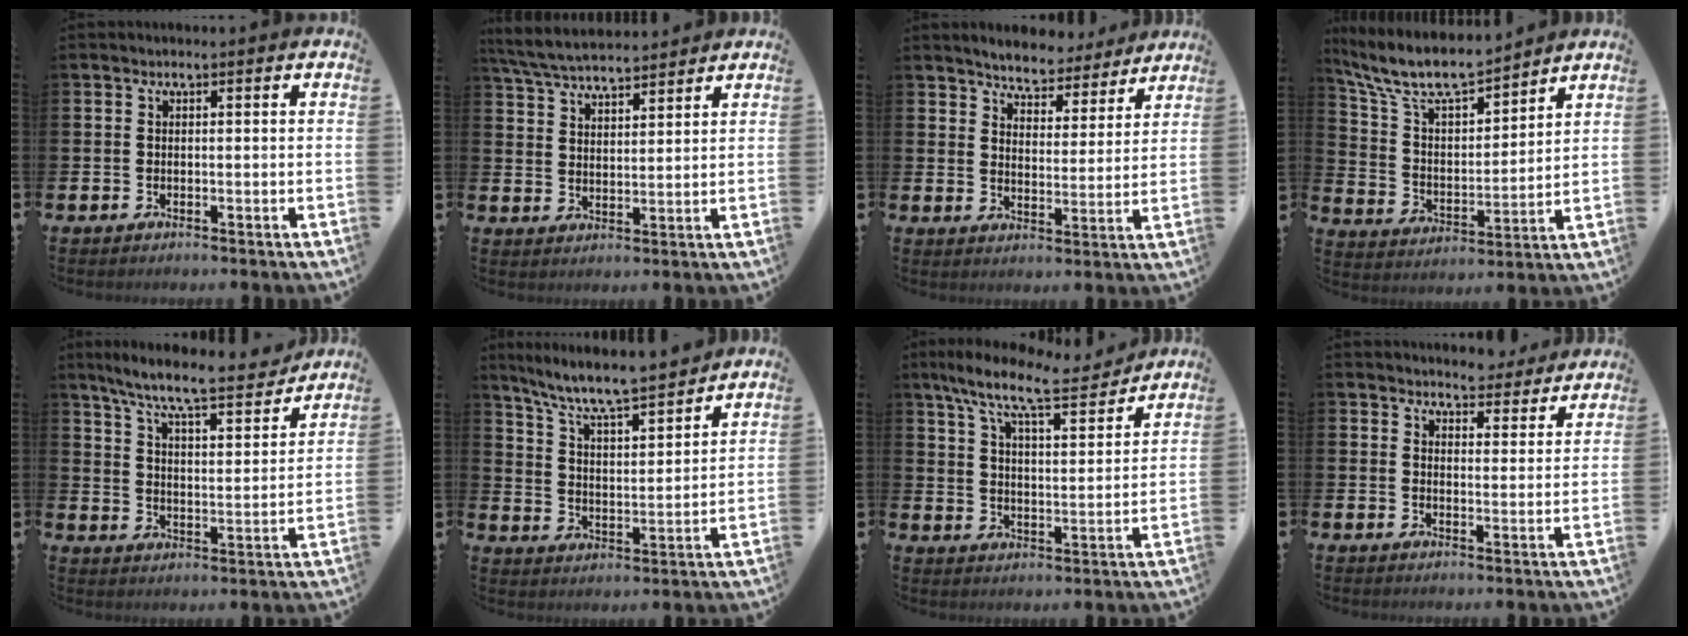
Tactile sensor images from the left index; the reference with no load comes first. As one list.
[{"total": 5.8, "force": [5.7, 0.7, 1.2], "torque": [-0.048, -0.026, 0.103]}, {"total": 5.2, "force": [5.0, 1.0, 0.2], "torque": [-0.026, -0.037, 0.086]}, {"total": 9.7, "force": [8.7, 2.2, 3.6], "torque": [-0.114, -0.051, 0.154]}, {"total": 8.3, "force": [7.6, 0.8, 3.4], "torque": [-0.093, -0.053, 0.128]}, {"total": 8.3, "force": [7.8, 0.6, 2.9], "torque": [-0.093, -0.057, 0.134]}, {"total": 10.0, "force": [8.8, 1.6, 4.5], "torque": [-0.118, -0.051, 0.151]}, {"total": 4.7, "force": [4.6, 0.9, -0.1], "torque": [-0.003, -0.034, 0.082]}]